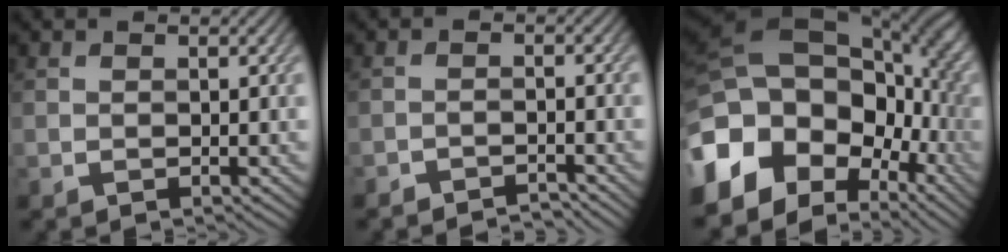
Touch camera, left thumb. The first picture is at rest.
{"total": 2.8, "force": [-2.7, 0.3, 0.6], "torque": [-0.008, 0.002, -0.047]}
{"total": 19.3, "force": [-5.1, 14.0, 12.2], "torque": [-0.259, 0.012, -0.077]}